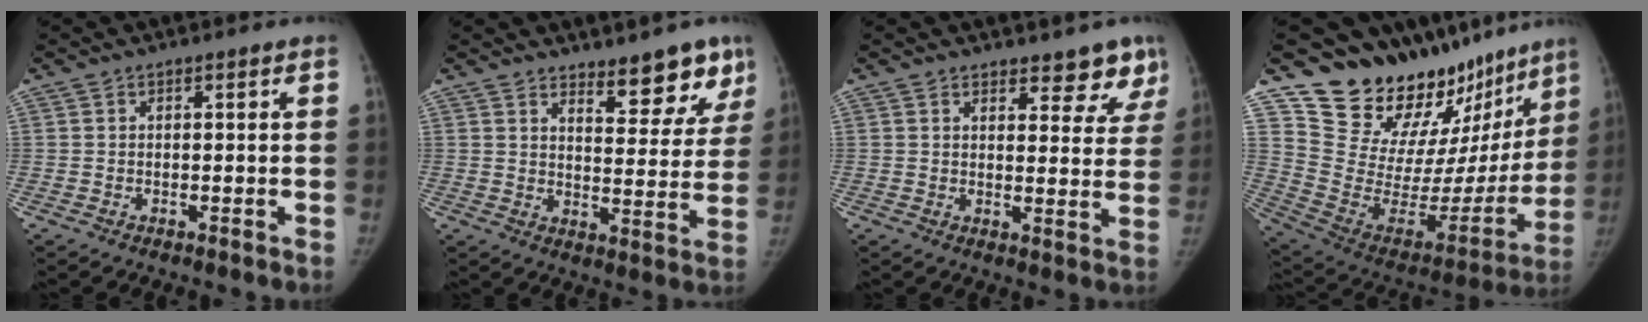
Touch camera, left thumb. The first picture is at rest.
{"total": 9.4, "force": [7.3, 3.4, 4.7], "torque": [-0.019, -0.054, 0.105]}
{"total": 7.0, "force": [5.9, 2.8, 2.5], "torque": [0.010, -0.036, 0.062]}
{"total": 24.5, "force": [20.8, 10.4, 7.9], "torque": [-0.069, -0.147, 0.317]}